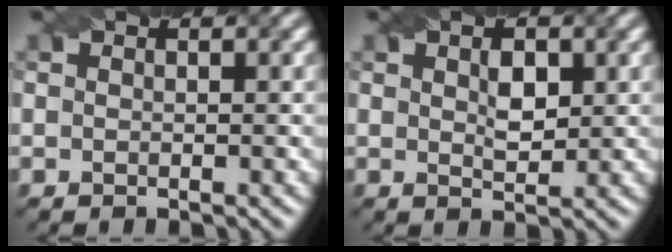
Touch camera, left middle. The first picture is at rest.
{"total": 2.3, "force": [0.7, 1.2, 1.8], "torque": [-0.032, -0.001, 0.015]}